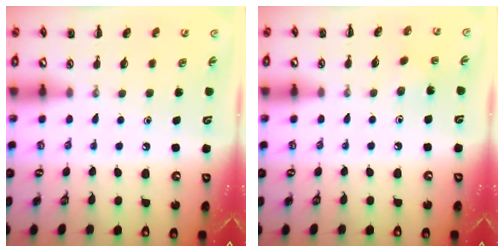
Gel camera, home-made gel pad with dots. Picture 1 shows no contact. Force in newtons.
{"total": 5.8, "press": 5.6, "slide": 1.6}